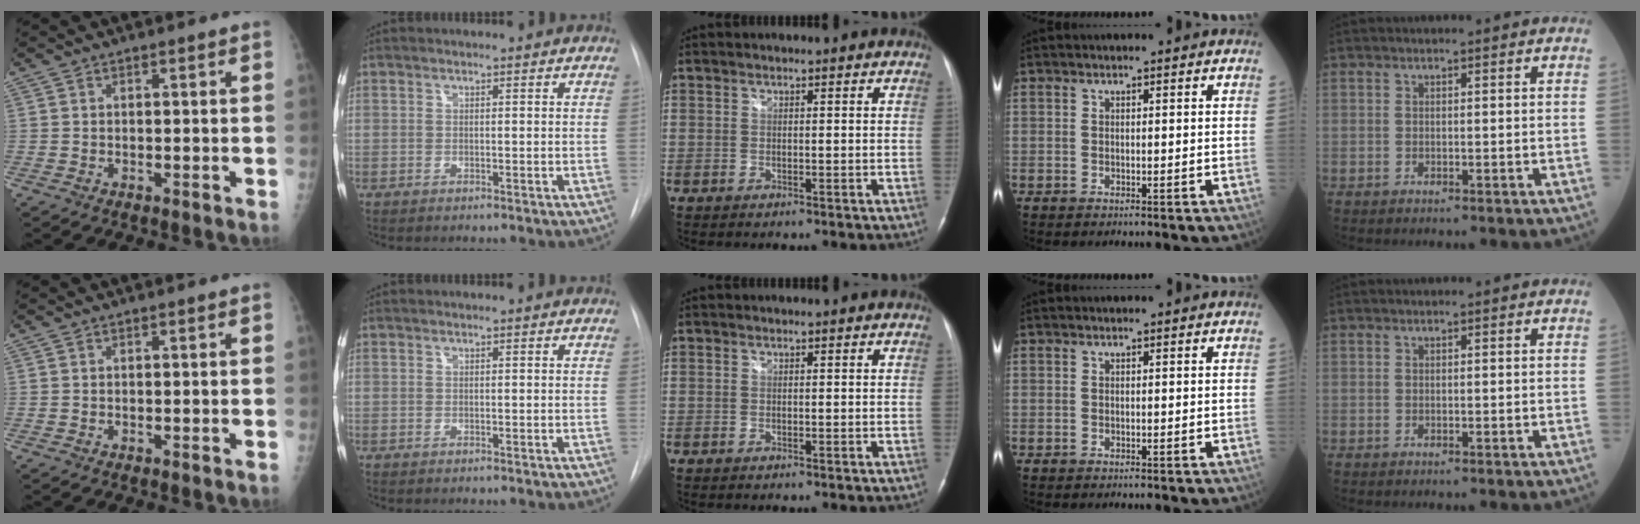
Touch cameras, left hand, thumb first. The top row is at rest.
{}